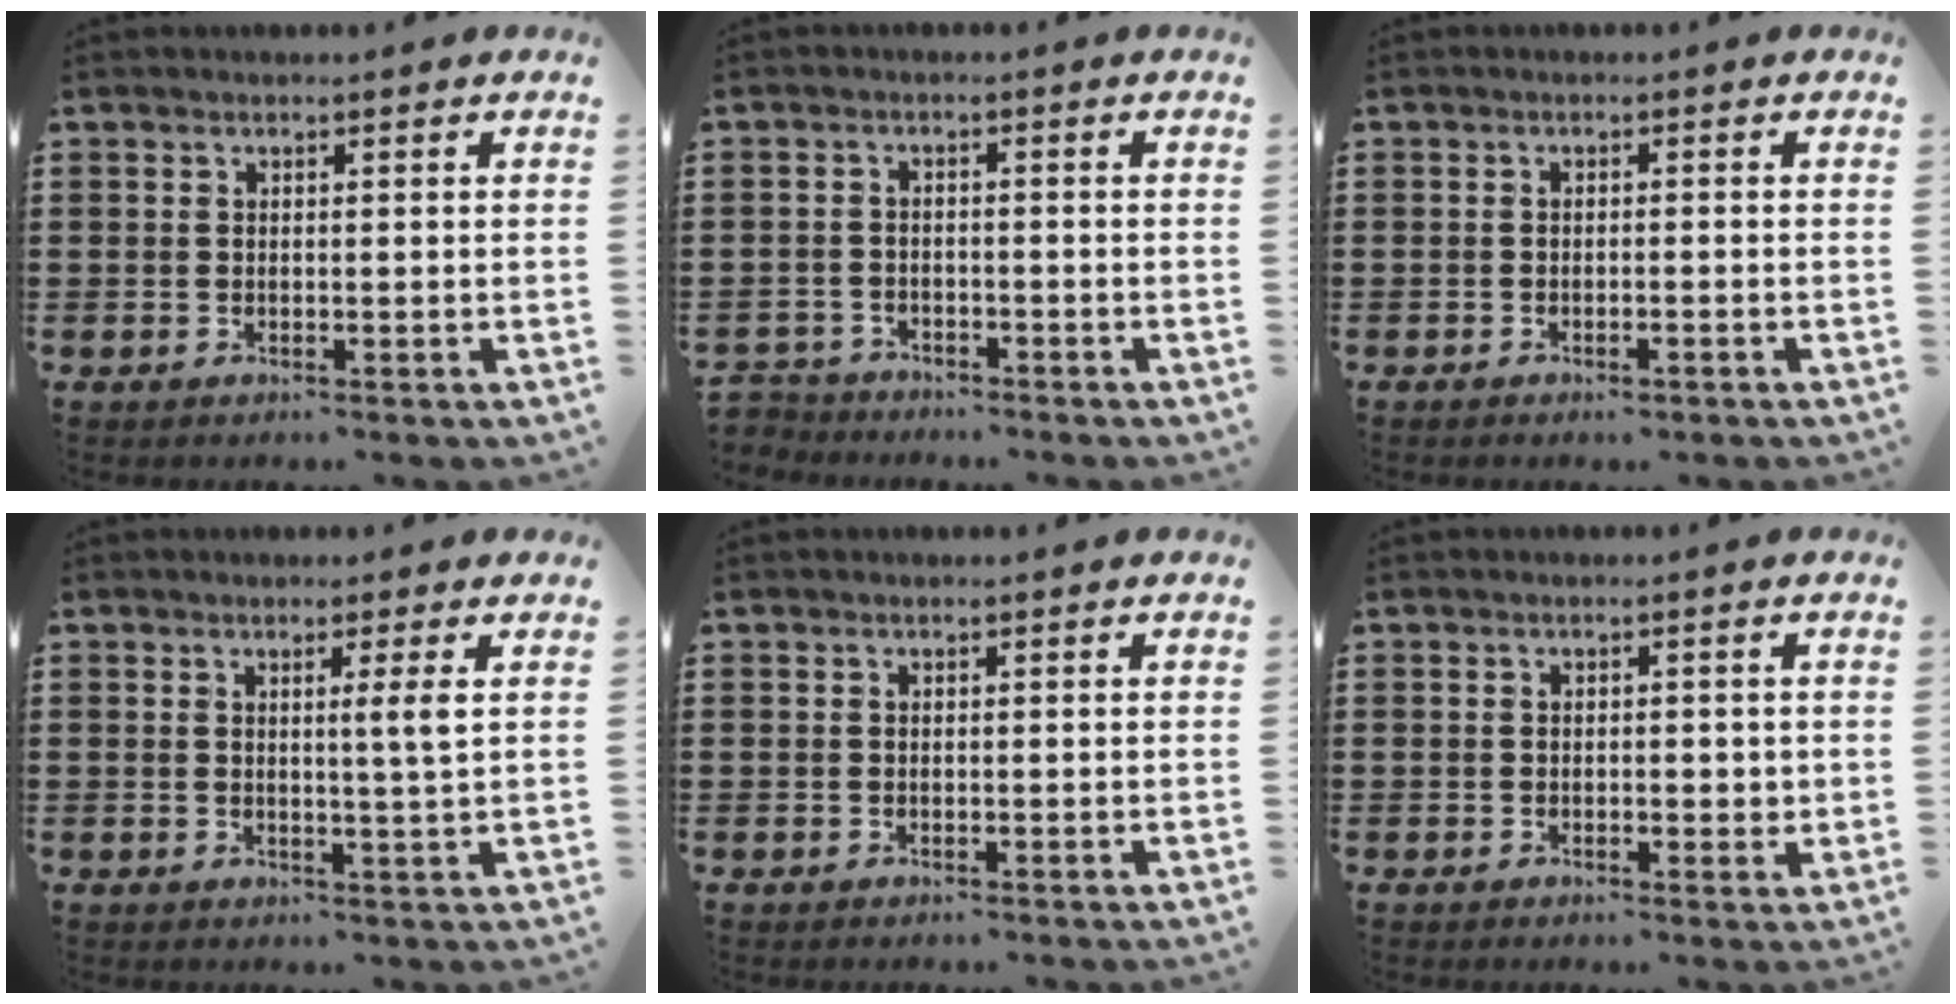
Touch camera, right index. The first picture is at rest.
{"total": 2.4, "force": [-2.4, 0.4, -0.3], "torque": [-0.003, 0.001, -0.054]}
{"total": 1.0, "force": [-0.8, 0.2, 0.6], "torque": [-0.013, -0.004, -0.015]}
{"total": 3.1, "force": [0.9, -0.6, 2.9], "torque": [-0.049, -0.011, 0.010]}
{"total": 0.0}
{"total": 1.7, "force": [-0.1, 1.0, 1.4], "torque": [-0.027, 0.005, -0.003]}